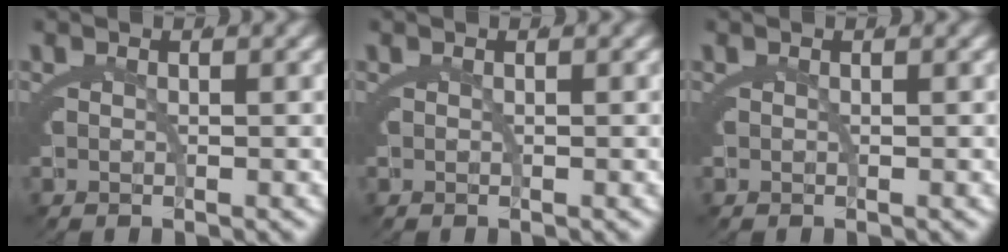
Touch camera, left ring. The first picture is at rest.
{"total": 0.0}
{"total": 0.0}